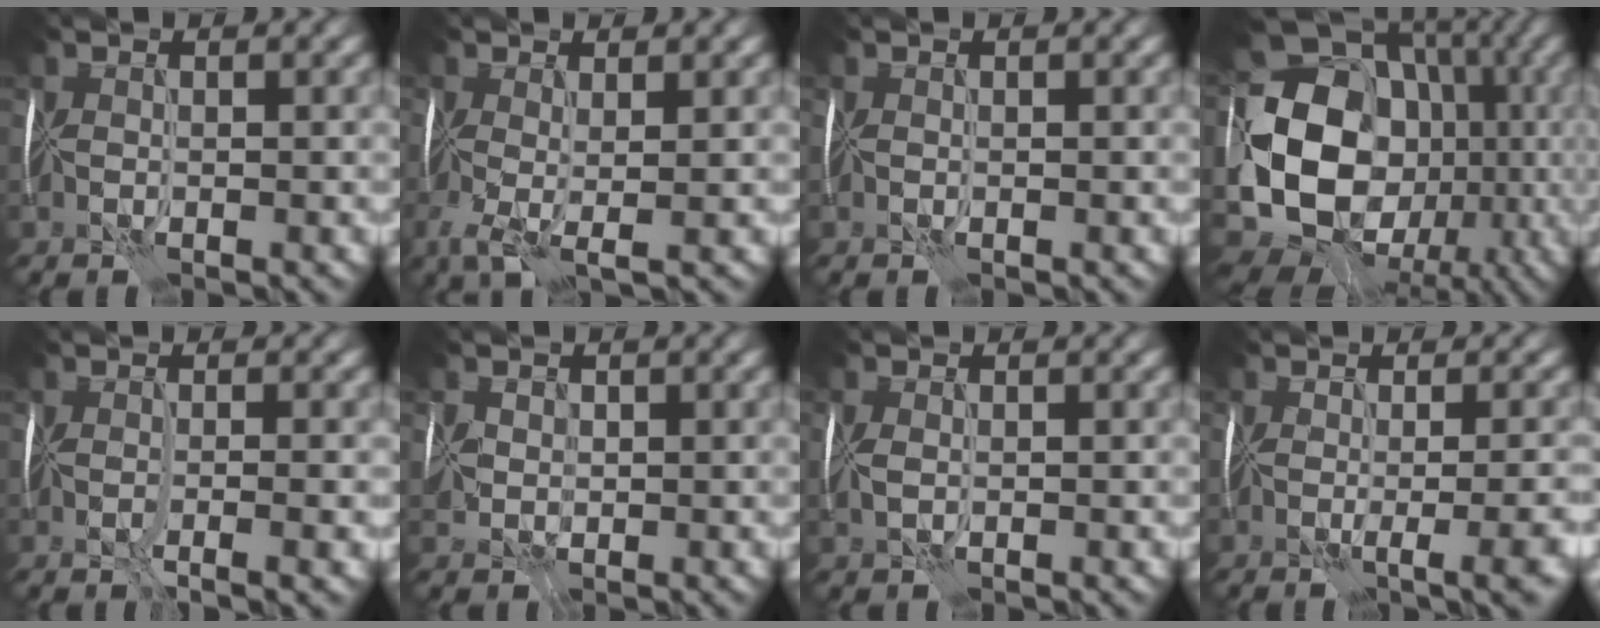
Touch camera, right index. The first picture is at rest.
{"total": 3.8, "force": [-0.8, 1.3, 3.5], "torque": [-0.071, -0.012, -0.014]}
{"total": 0.0}
{"total": 18.1, "force": [-2.7, 14.6, 10.3], "torque": [-0.185, -0.025, -0.036]}
{"total": 3.4, "force": [-1.1, 0.8, 3.2], "torque": [-0.052, -0.010, -0.016]}
{"total": 2.6, "force": [0.1, 2.1, 1.5], "torque": [-0.031, 0.000, 0.001]}
{"total": 1.1, "force": [-0.1, 0.7, 0.9], "torque": [-0.026, -0.001, 0.001]}
{"total": 6.4, "force": [-1.6, 2.2, 5.7], "torque": [-0.051, -0.011, -0.012]}